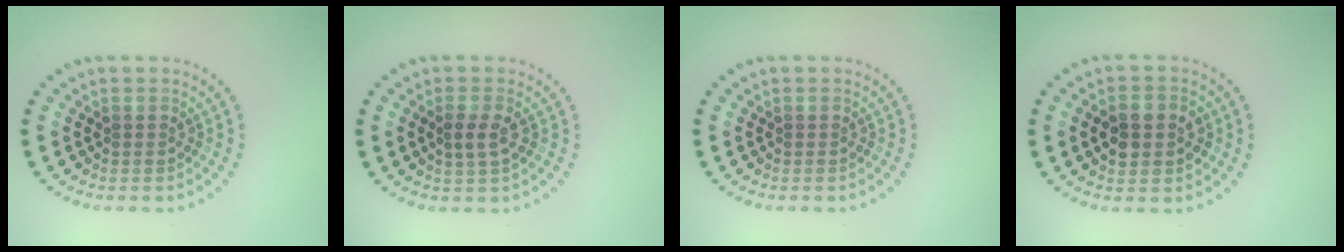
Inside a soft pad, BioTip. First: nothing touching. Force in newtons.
{"total": 1.9, "press": 1.8, "slide": 0.6}
{"total": 0.0}
{"total": 3.7, "press": 3.7, "slide": 0.2}